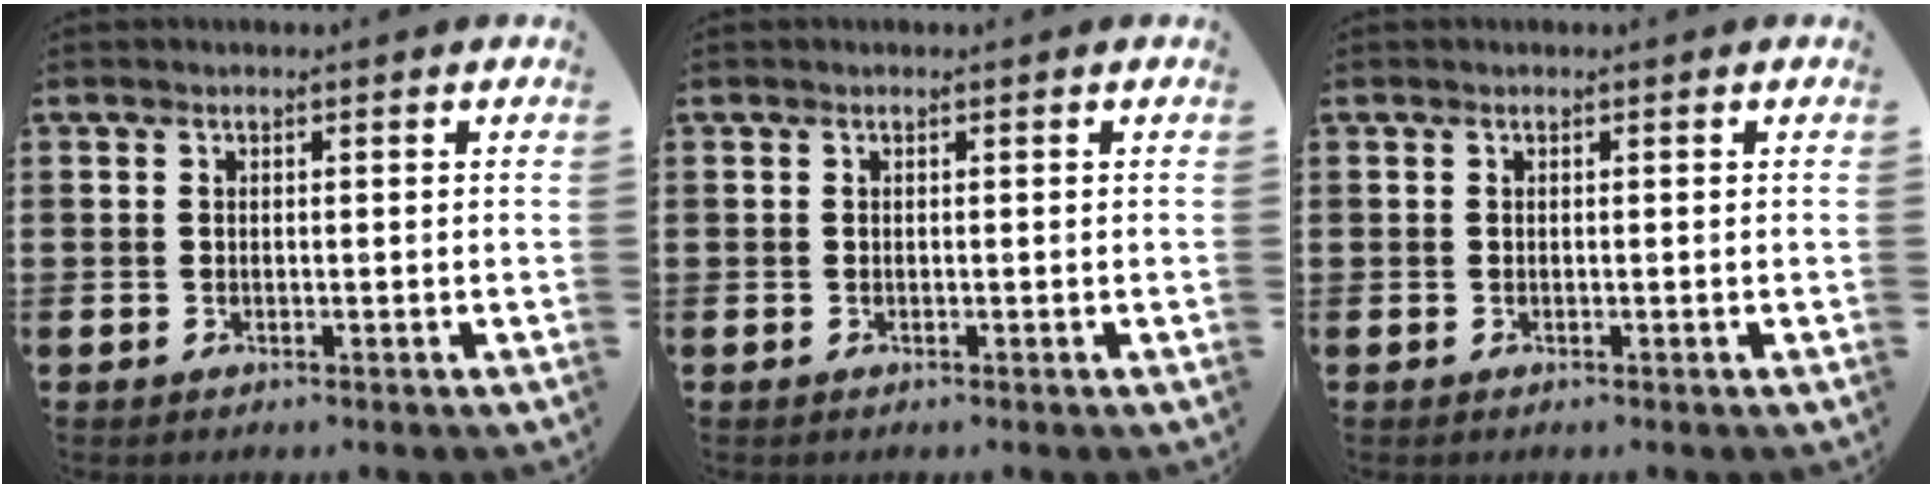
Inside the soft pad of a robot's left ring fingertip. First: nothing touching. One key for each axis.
{"total": 0.0}
{"total": 0.0}